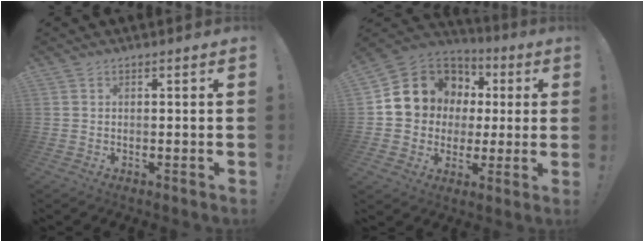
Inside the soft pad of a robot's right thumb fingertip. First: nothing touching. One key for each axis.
{"total": 13.2, "fx": 4.3, "fy": 11.9, "fz": 4.0, "tx": -0.058, "ty": -0.027, "tz": 0.107}